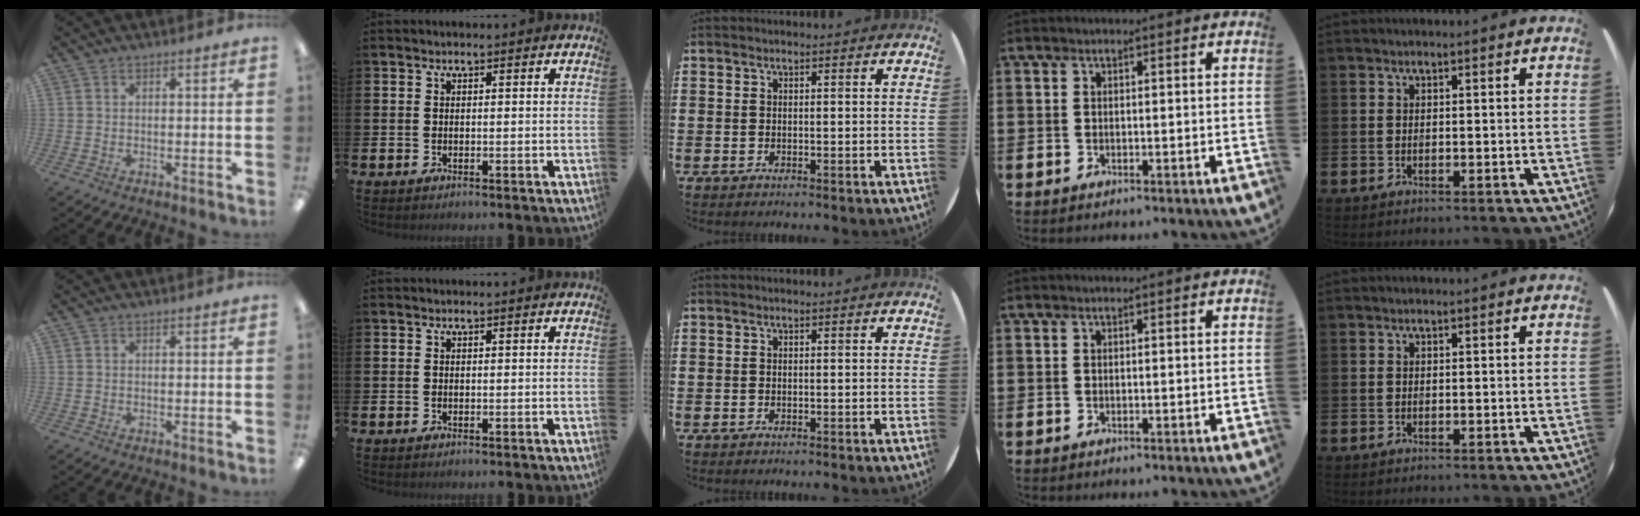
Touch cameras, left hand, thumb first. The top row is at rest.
{}